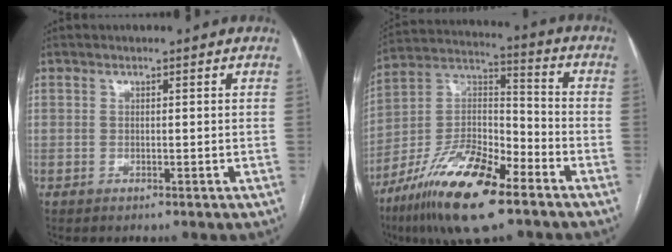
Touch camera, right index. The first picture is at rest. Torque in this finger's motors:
{"motor_torque": [0.92, -1.23, -0.06, -0.10]}